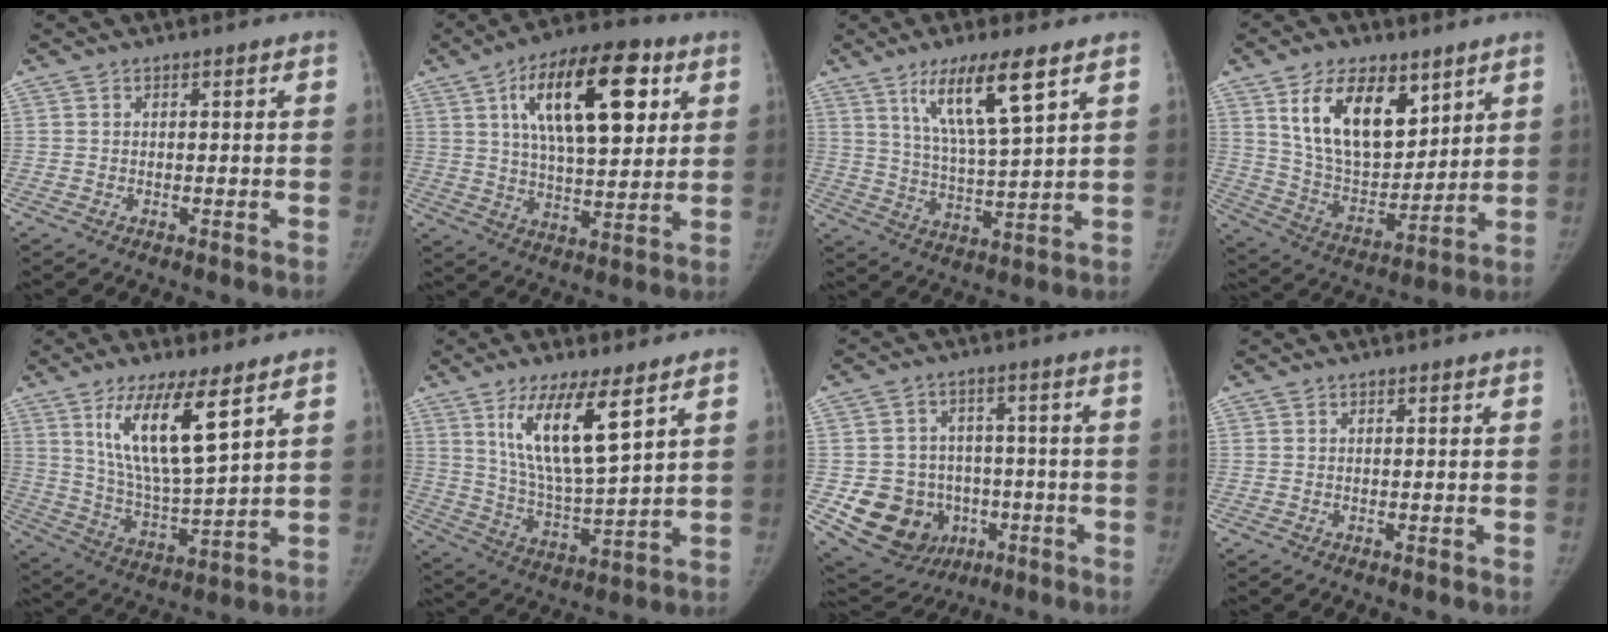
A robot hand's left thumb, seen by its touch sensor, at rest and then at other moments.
{"total": 20.6, "force": [7.5, 8.9, 17.0], "torque": [-0.245, -0.014, 0.117]}
{"total": 12.3, "force": [6.7, 1.8, 10.2], "torque": [-0.183, -0.034, 0.127]}
{"total": 17.6, "force": [8.6, 9.7, 11.9], "torque": [-0.158, -0.047, 0.169]}
{"total": 14.5, "force": [7.3, 3.4, 12.1], "torque": [-0.215, -0.048, 0.144]}
{"total": 14.2, "force": [7.1, 3.4, 11.8], "torque": [-0.210, -0.048, 0.141]}
{"total": 14.5, "force": [-4.0, 12.7, 5.8], "torque": [-0.081, 0.026, -0.046]}
{"total": 0.0}